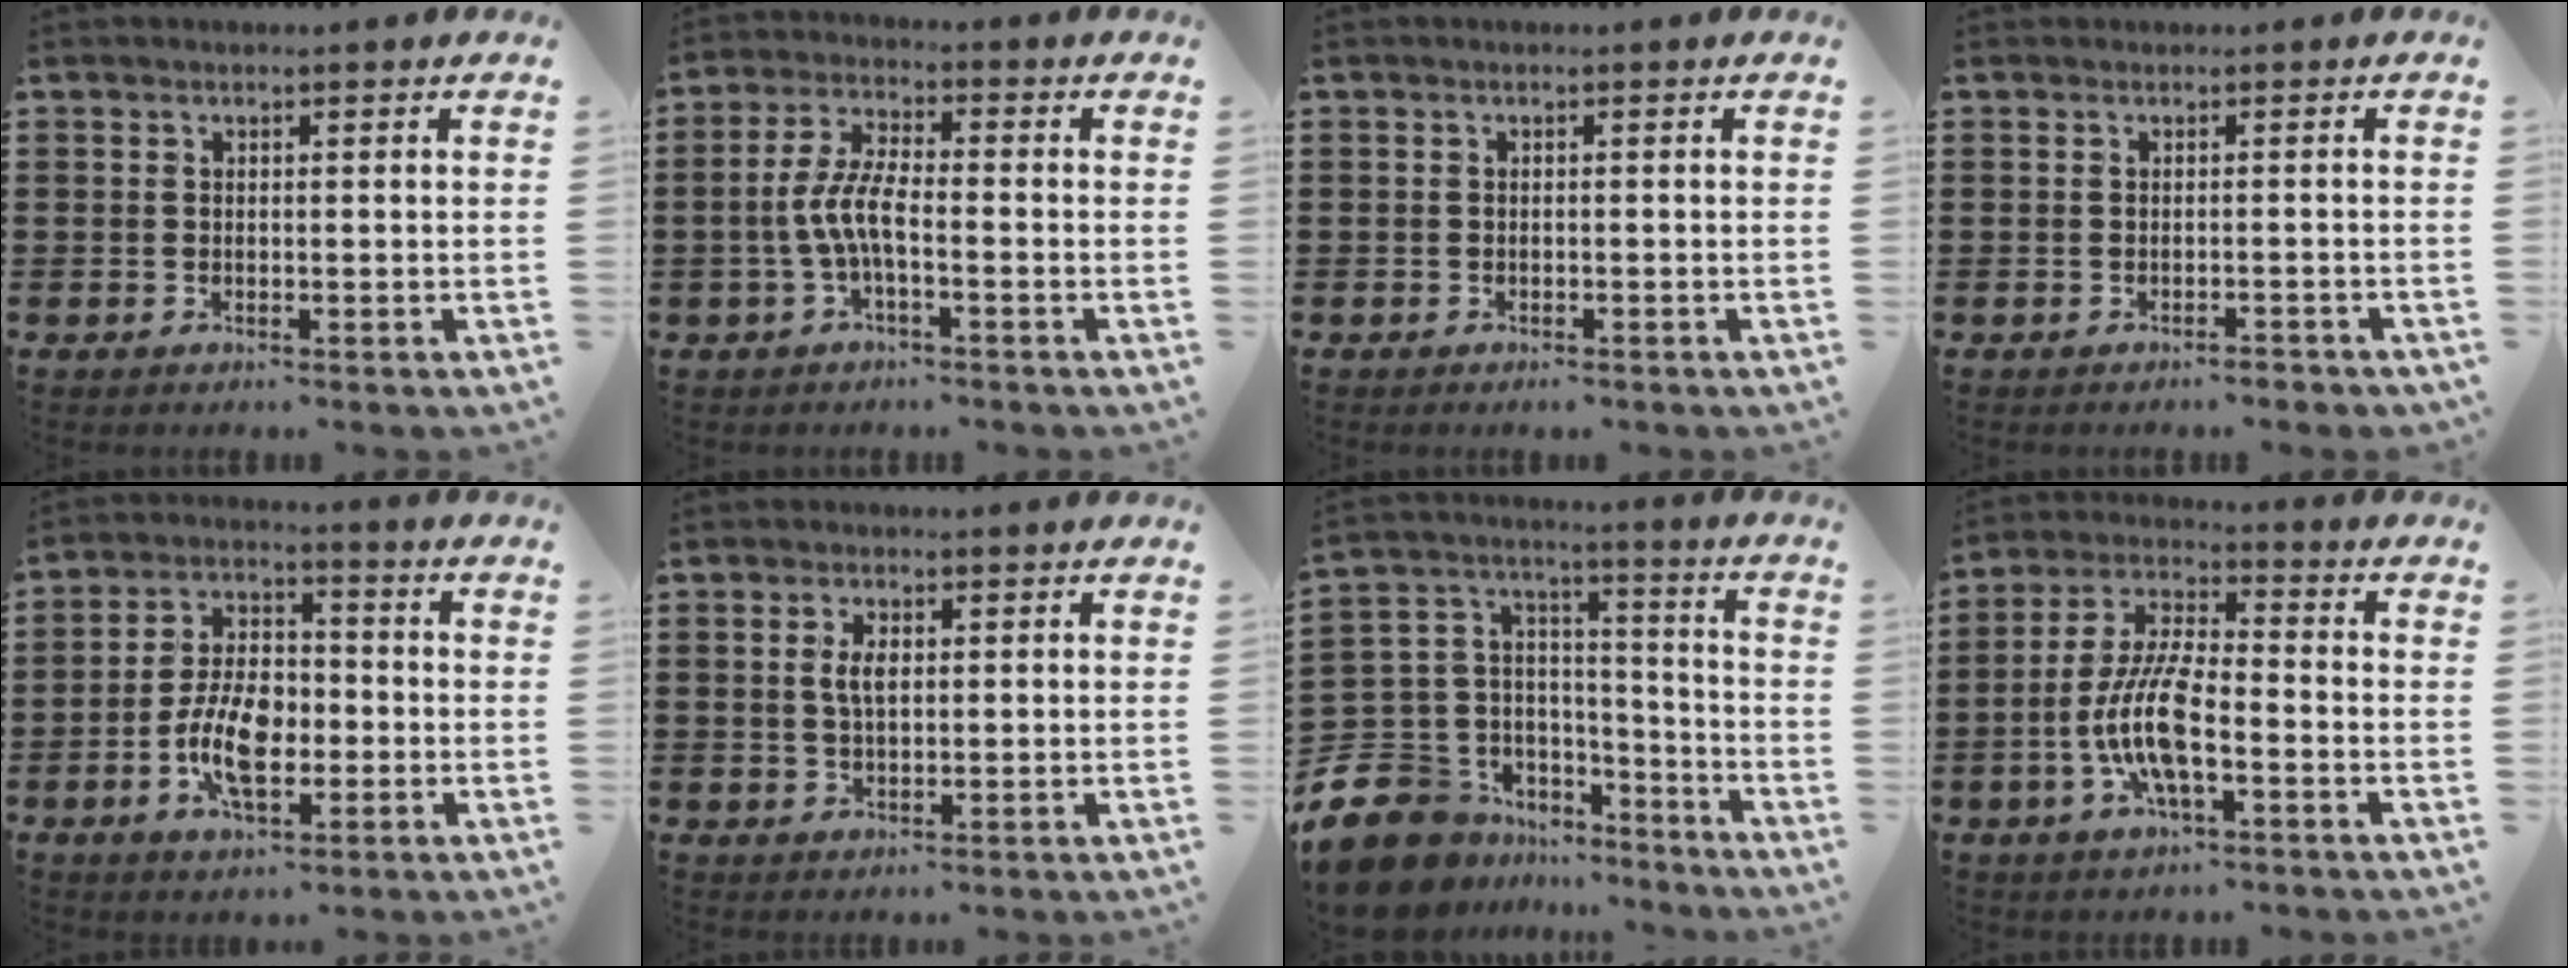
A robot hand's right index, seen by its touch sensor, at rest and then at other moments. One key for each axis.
{"total": 5.9, "fx": -1.8, "fy": 1.4, "fz": 5.4, "tx": -0.128, "ty": -0.010, "tz": -0.042}
{"total": 0.6, "fx": -0.6, "fy": 0.0, "fz": 0.0, "tx": -0.001, "ty": 0.000, "tz": -0.012}
{"total": 0.8, "fx": -0.8, "fy": 0.0, "fz": 0.1, "tx": -0.006, "ty": -0.002, "tz": -0.017}
{"total": 9.0, "fx": -2.6, "fy": 5.0, "fz": 7.0, "tx": -0.156, "ty": 0.006, "tz": -0.052}
{"total": 3.2, "fx": 0.5, "fy": 1.2, "fz": 2.9, "tx": -0.059, "ty": 0.006, "tz": 0.006}
{"total": 10.4, "fx": -6.9, "fy": 7.4, "fz": 2.4, "tx": -0.099, "ty": -0.002, "tz": -0.134}
{"total": 10.5, "fx": -3.1, "fy": 3.5, "fz": 9.4, "tx": -0.217, "ty": -0.010, "tz": -0.065}